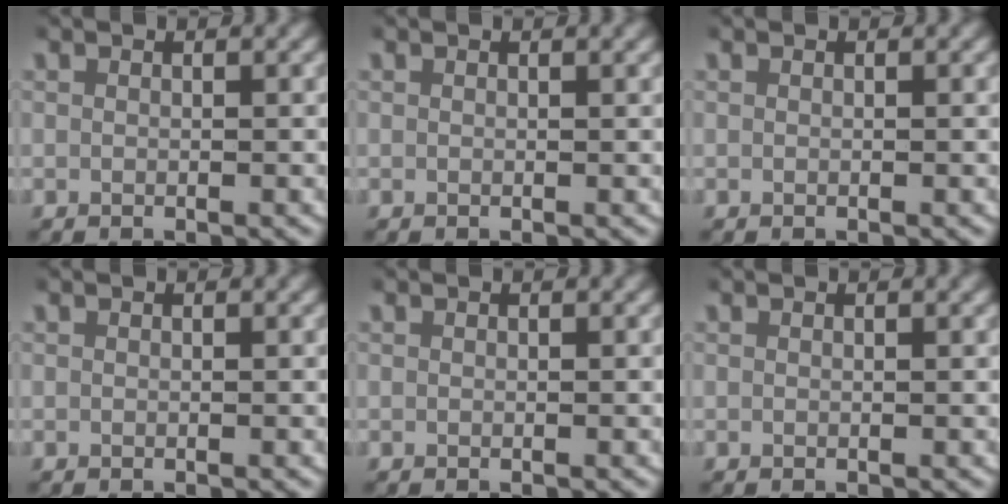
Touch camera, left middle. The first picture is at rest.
{"total": 0.0}
{"total": 0.0}
{"total": 0.0}
{"total": 0.0}
{"total": 0.0}